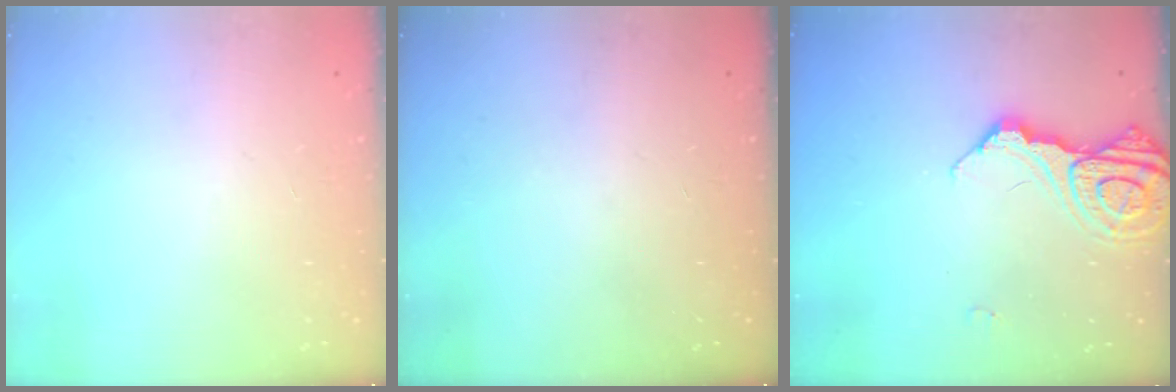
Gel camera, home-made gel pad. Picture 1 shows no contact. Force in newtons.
{"total": 0.0}
{"total": 13.0, "press": 13.0, "slide": 1.5}